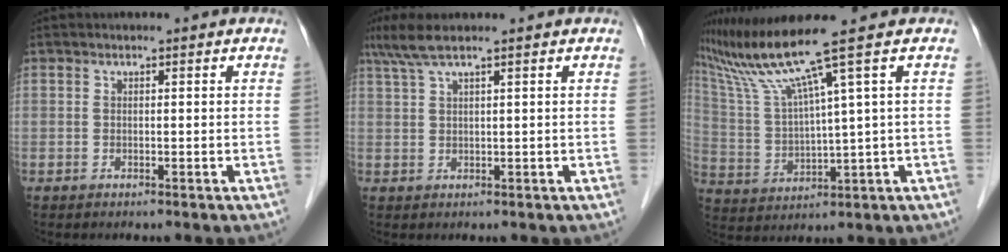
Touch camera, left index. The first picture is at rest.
{"total": 5.0, "force": [3.8, -0.2, 3.3], "torque": [-0.074, 0.026, 0.077]}
{"total": 10.1, "force": [7.2, -2.9, 6.4], "torque": [-0.130, 0.004, 0.147]}